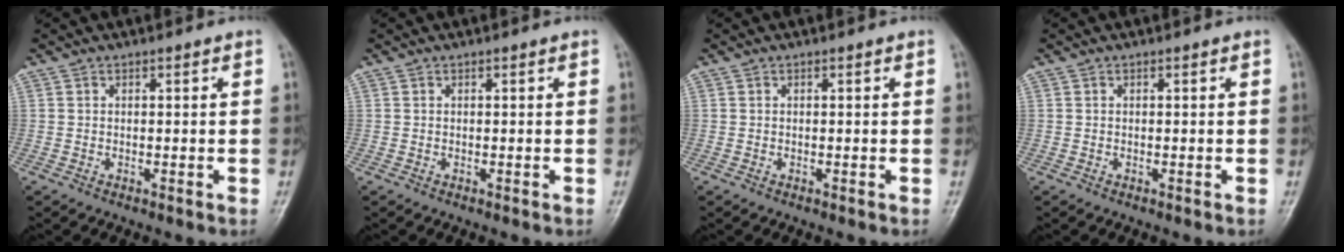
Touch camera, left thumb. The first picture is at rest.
{"total": 0.0}
{"total": 0.0}
{"total": 0.0}